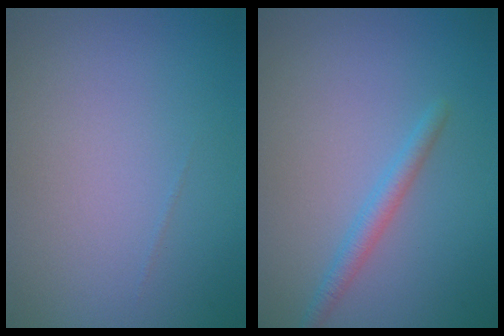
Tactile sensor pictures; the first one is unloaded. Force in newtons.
{"total": 1.8, "press": 1.8, "slide": 0.1}